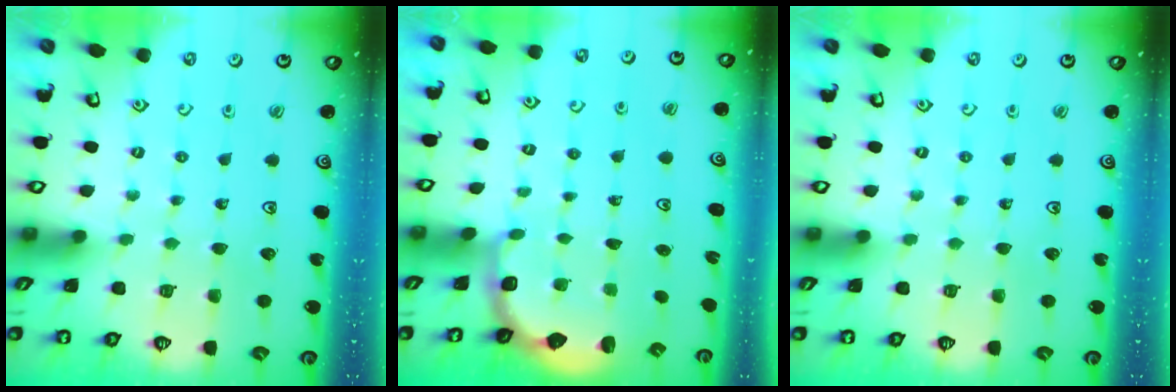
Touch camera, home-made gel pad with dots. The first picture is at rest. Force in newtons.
{"total": 2.7, "press": 2.3, "slide": 1.5}
{"total": 0.0}